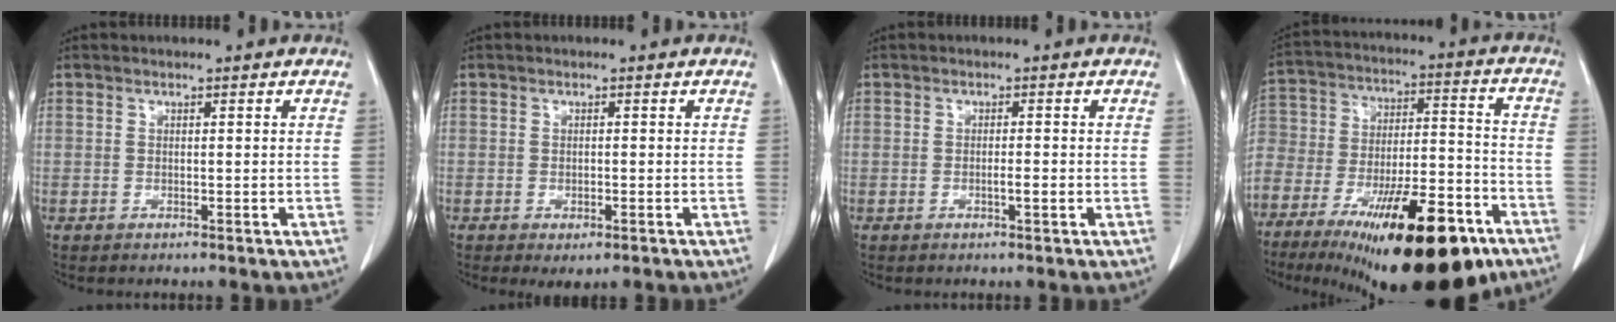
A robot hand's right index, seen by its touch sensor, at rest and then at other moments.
{"total": 2.2, "force": [-1.1, 0.8, 1.7], "torque": [-0.026, -0.005, -0.007]}
{"total": 1.5, "force": [-0.5, 0.0, 1.4], "torque": [-0.025, 0.000, -0.010]}
{"total": 29.7, "force": [-18.8, 10.4, 20.4], "torque": [-0.357, -0.013, -0.309]}